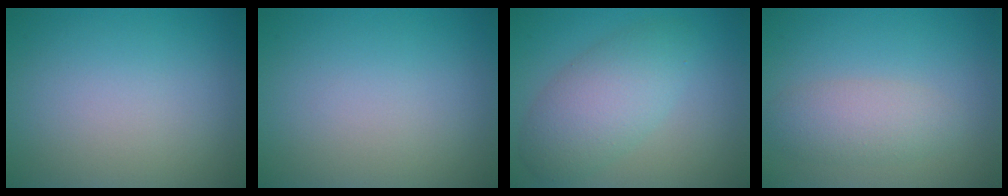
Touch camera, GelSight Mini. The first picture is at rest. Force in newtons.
{"total": 0.0}
{"total": 5.1, "press": 5.1, "slide": 0.3}
{"total": 2.9, "press": 2.9, "slide": 0.1}